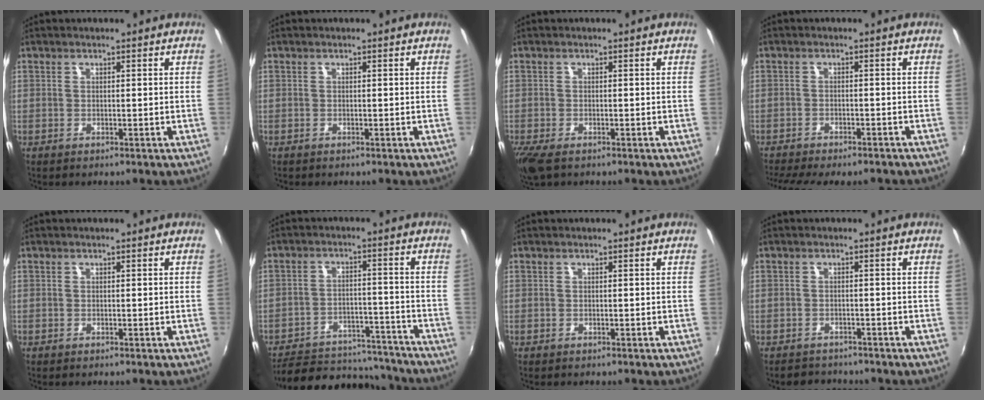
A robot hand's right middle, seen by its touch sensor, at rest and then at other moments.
{"total": 0.0}
{"total": 4.3, "force": [-2.9, 1.5, 2.7], "torque": [-0.062, -0.020, -0.053]}
{"total": 10.4, "force": [-9.1, 1.9, 4.7], "torque": [-0.107, -0.027, -0.137]}
{"total": 0.0}
{"total": 19.5, "force": [-17.1, 6.8, 6.2], "torque": [-0.131, 0.022, -0.219]}
{"total": 0.0}
{"total": 3.4, "force": [-3.1, 1.4, 0.1], "torque": [-0.014, 0.001, -0.051]}